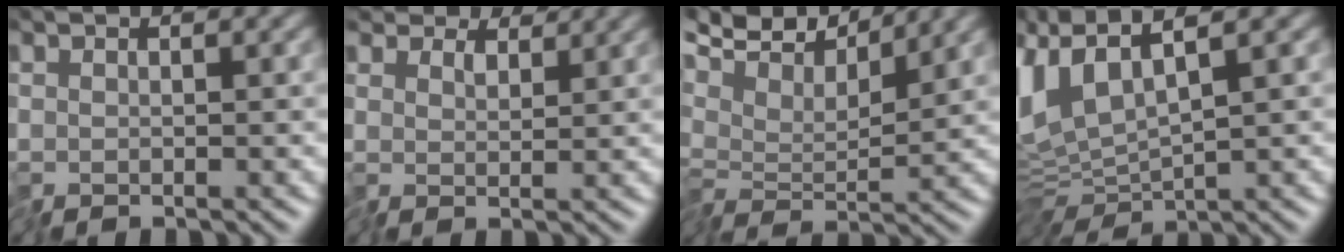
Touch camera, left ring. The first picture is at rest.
{"total": 3.5, "force": [3.1, 1.3, 0.9], "torque": [-0.025, 0.007, 0.040]}
{"total": 5.4, "force": [3.8, 0.9, 3.6], "torque": [-0.067, 0.020, 0.057]}
{"total": 7.5, "force": [2.0, 2.9, 6.6], "torque": [-0.155, 0.009, 0.037]}